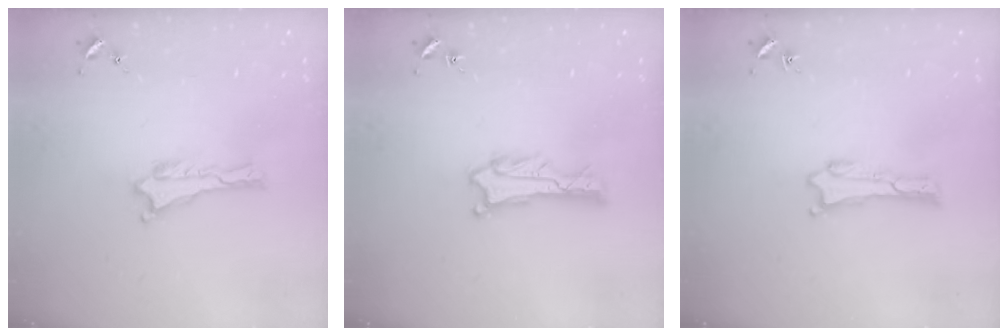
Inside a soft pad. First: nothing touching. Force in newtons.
{"total": 1.4, "press": 1.4, "slide": 0.0}
{"total": 0.0}